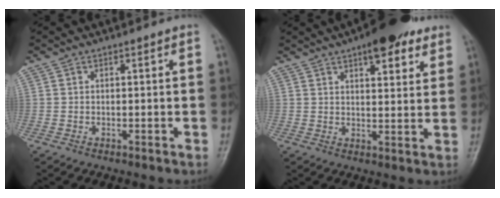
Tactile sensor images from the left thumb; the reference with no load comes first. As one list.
[{"total": 10.9, "force": [6.6, 4.2, 7.6], "torque": [-0.074, -0.023, 0.087]}]